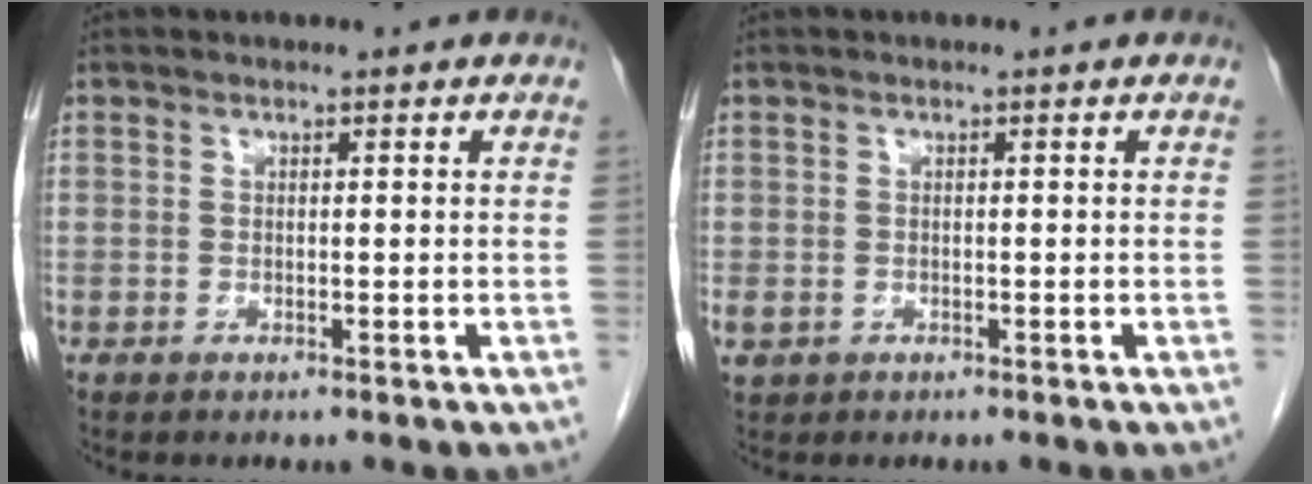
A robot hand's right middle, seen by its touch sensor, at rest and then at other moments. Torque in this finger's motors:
{"motor_torque": [0.45, -0.38, 0.09, 0.07]}